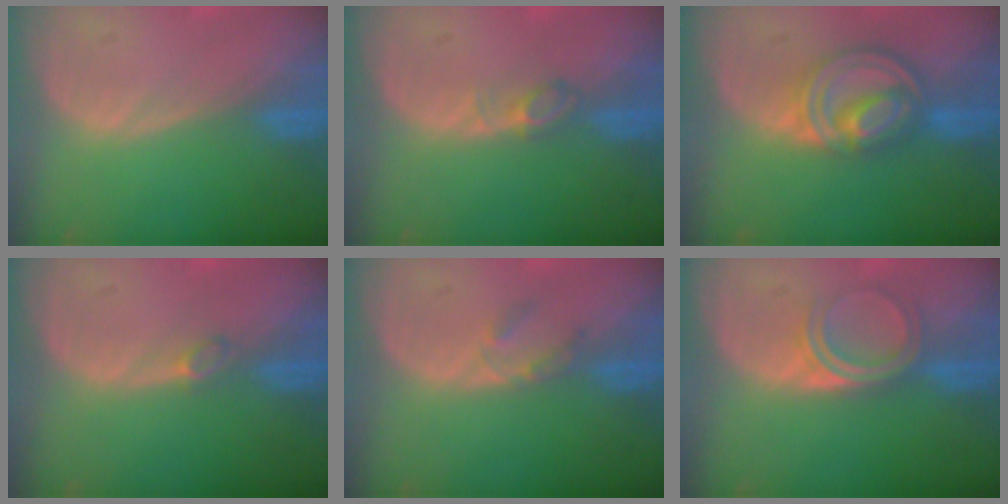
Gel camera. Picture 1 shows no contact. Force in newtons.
{"total": 2.1, "press": 2.1, "slide": 0.4}
{"total": 8.1, "press": 6.9, "slide": 4.3}
{"total": 1.2, "press": 1.2, "slide": 0.4}
{"total": 2.3, "press": 2.0, "slide": 1.1}
{"total": 4.8, "press": 4.1, "slide": 2.6}